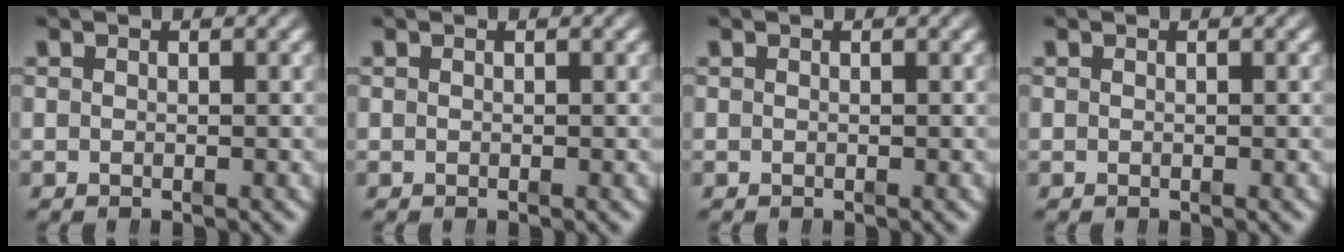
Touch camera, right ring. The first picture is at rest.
{"total": 0.0}
{"total": 0.0}
{"total": 0.0}